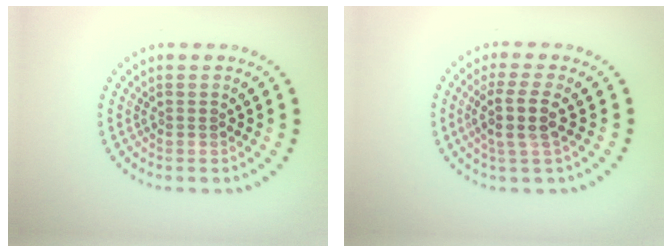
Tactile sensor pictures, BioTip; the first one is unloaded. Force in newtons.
{"total": 2.9, "press": 2.4, "slide": 1.7}